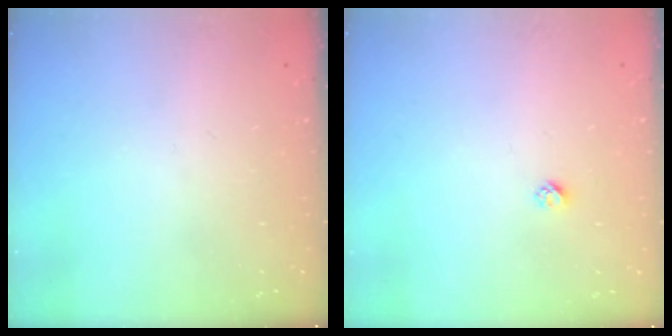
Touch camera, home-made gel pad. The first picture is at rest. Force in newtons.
{"total": 2.3, "press": 2.3, "slide": 0.2}